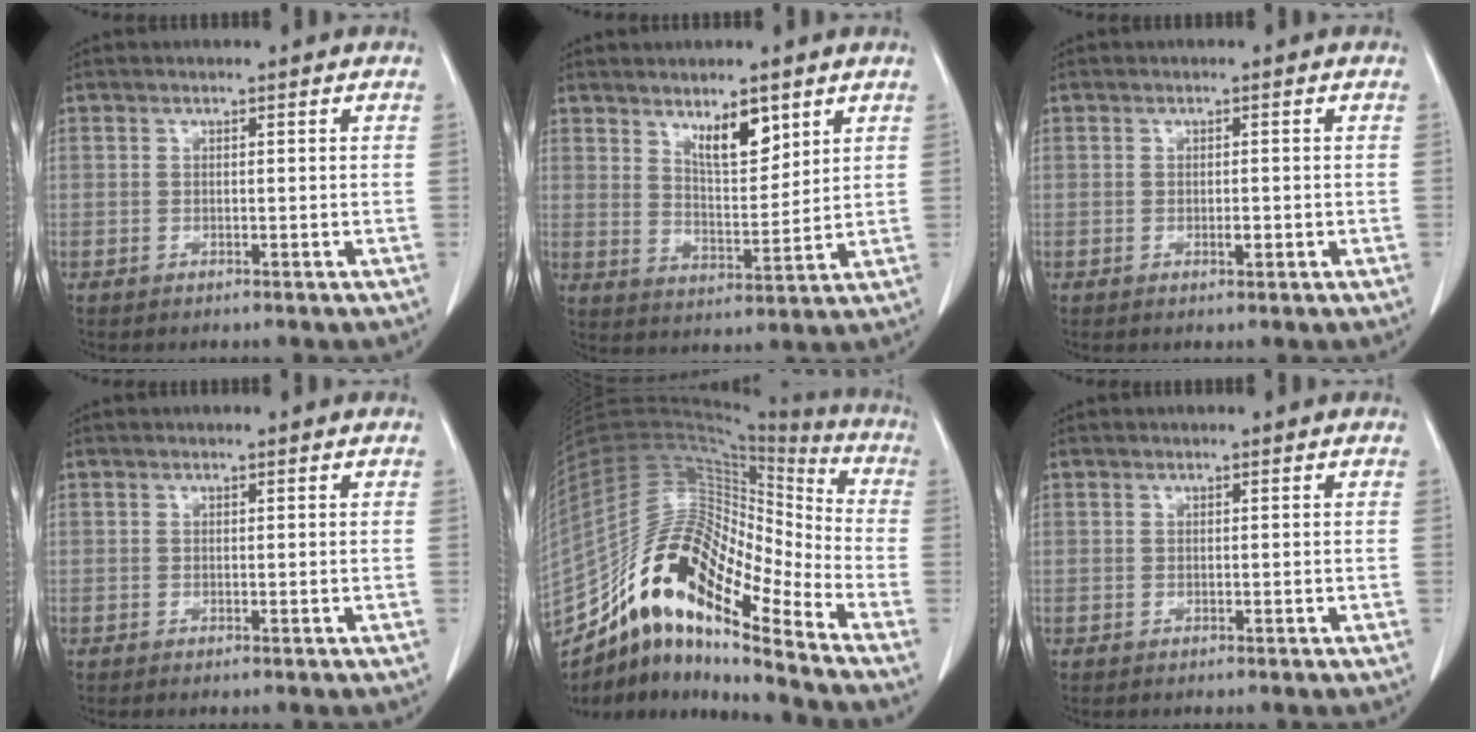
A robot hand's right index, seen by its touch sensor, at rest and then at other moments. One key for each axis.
{"total": 6.8, "fx": 4.3, "fy": 2.2, "fz": 4.8, "tx": -0.084, "ty": -0.009, "tz": 0.077}
{"total": 1.2, "fx": -0.3, "fy": 0.5, "fz": 1.1, "tx": -0.020, "ty": -0.001, "tz": -0.003}
{"total": 0.0}
{"total": 20.0, "fx": -14.3, "fy": 4.3, "fz": 13.3, "tx": -0.259, "ty": 0.036, "tz": -0.259}
{"total": 0.0}